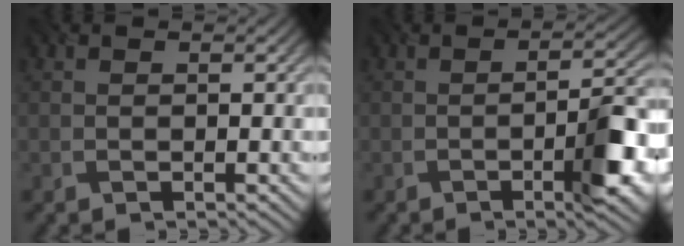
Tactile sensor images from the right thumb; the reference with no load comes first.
{"total": 7.2, "force": [-2.1, 1.7, 6.7], "torque": [-0.100, 0.000, -0.035]}